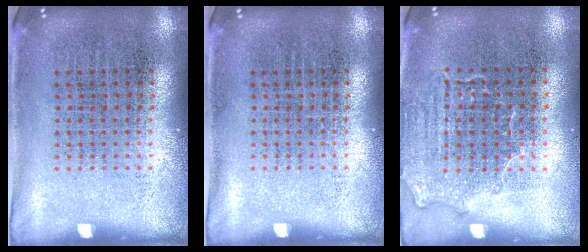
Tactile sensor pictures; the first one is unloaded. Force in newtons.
{"total": 0.0}
{"total": 1.4, "press": 1.2, "slide": 0.7}